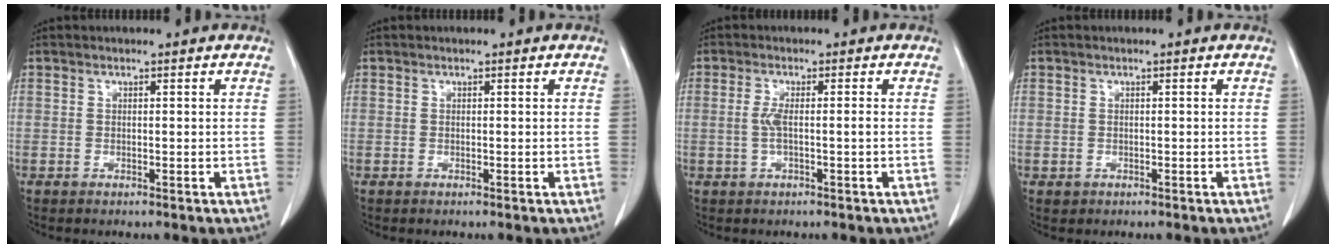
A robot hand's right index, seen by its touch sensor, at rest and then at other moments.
{"total": 0.0}
{"total": 2.7, "force": [-0.4, 0.2, 2.7], "torque": [-0.057, 0.000, -0.007]}
{"total": 1.0, "force": [-0.2, 1.0, 0.0], "torque": [0.000, 0.005, -0.002]}